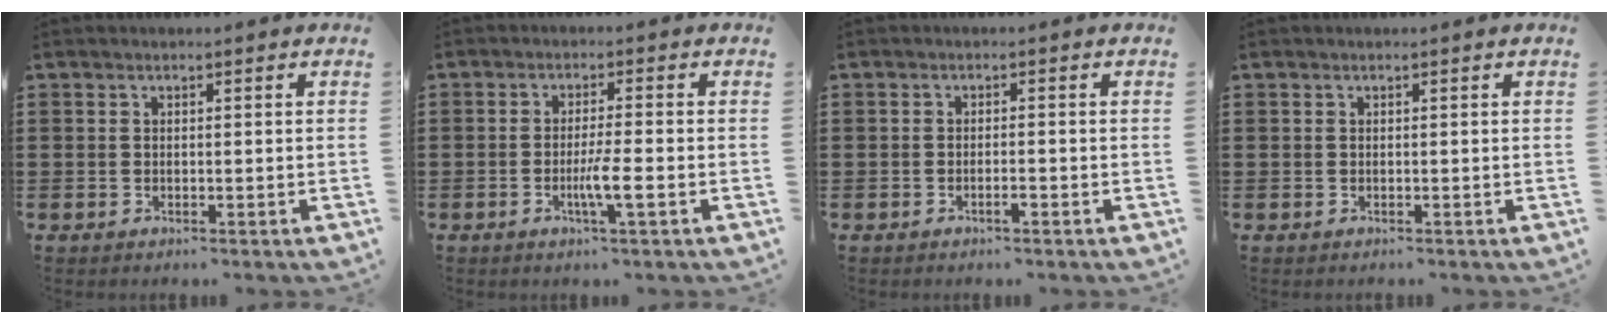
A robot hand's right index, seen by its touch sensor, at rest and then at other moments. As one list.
[{"total": 4.4, "force": [-1.5, 0.0, 4.1], "torque": [-0.076, -0.014, -0.027]}, {"total": 1.3, "force": [-0.8, 0.1, 1.1], "torque": [-0.020, -0.006, -0.012]}, {"total": 0.0}]